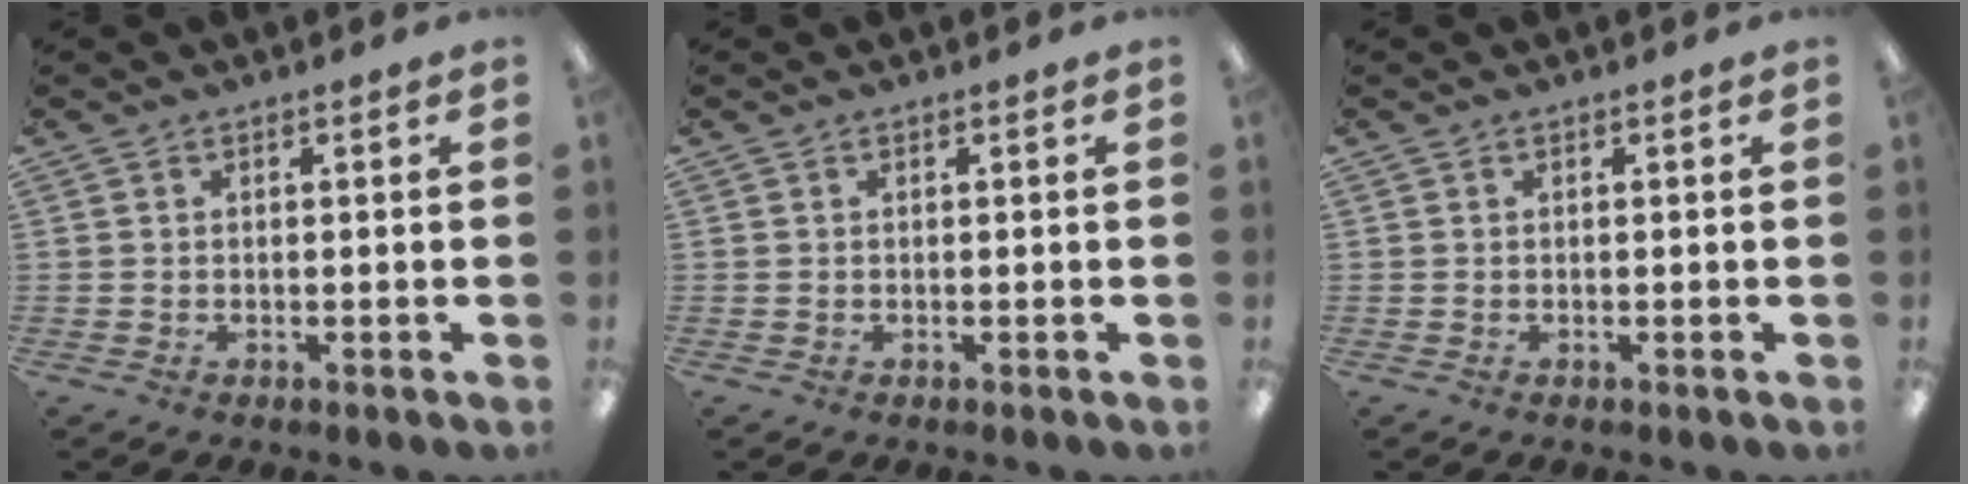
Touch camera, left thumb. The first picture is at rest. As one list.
[{"total": 0.0}, {"total": 0.0}]